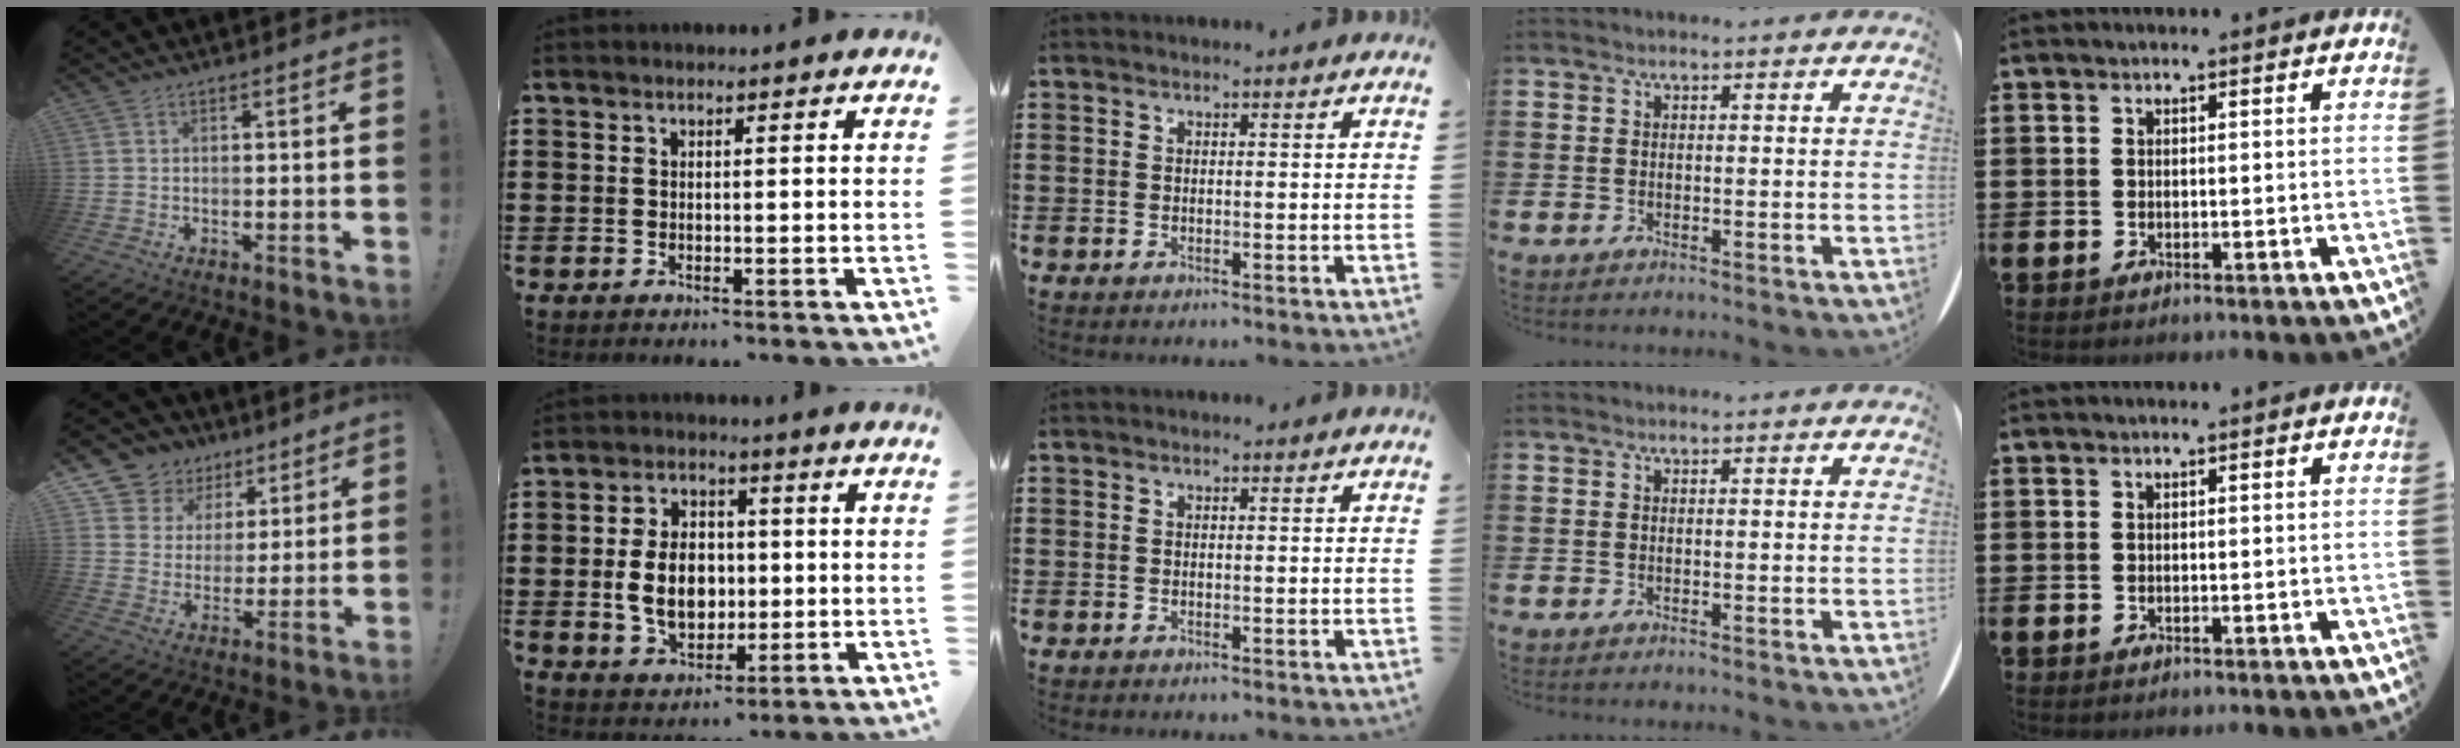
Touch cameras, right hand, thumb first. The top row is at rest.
{"thumb": {"total": 9.5, "force": [5.3, 7.8, 1.6], "torque": [-0.021, -0.046, 0.108]}, "index": {"total": 8.4, "force": [-0.4, 6.0, 5.9], "torque": [-0.121, 0.004, -0.013]}}